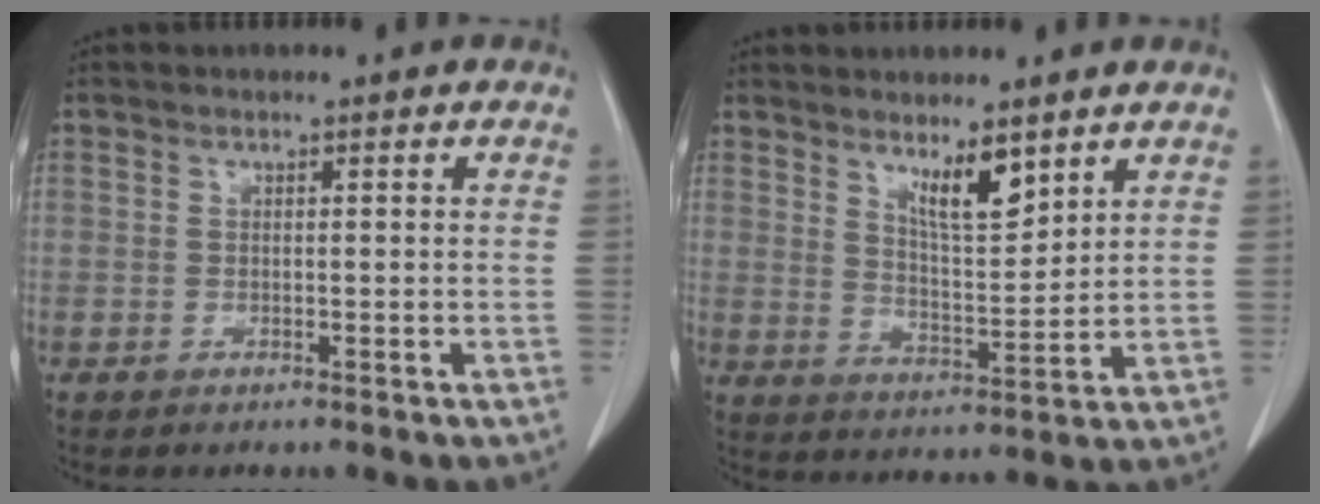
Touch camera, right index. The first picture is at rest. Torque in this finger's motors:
{"motor_torque": [0.72, 0.66, 0.17, 0.09]}